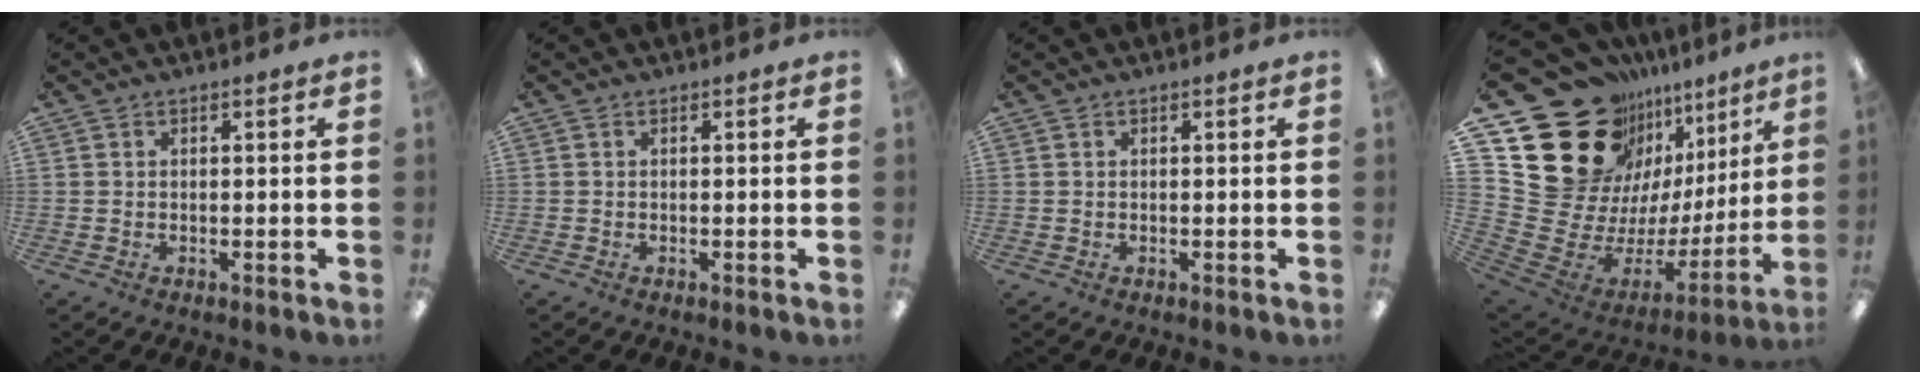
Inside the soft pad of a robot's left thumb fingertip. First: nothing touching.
{"total": 0.0}
{"total": 0.0}
{"total": 27.0, "force": [15.1, 18.7, 12.4], "torque": [-0.163, -0.138, 0.338]}